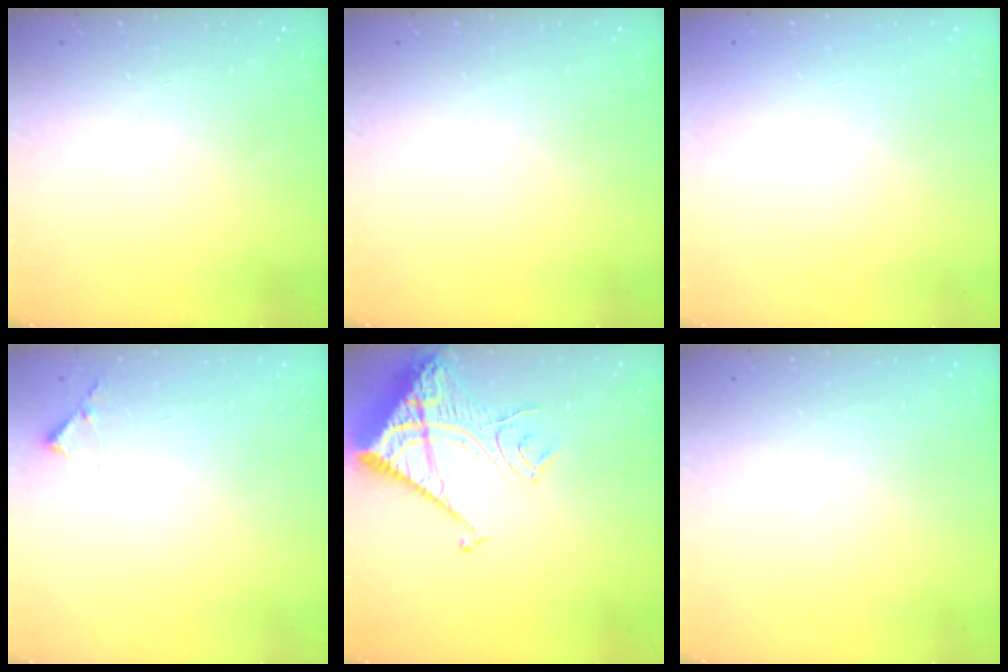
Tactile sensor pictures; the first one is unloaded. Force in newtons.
{"total": 0.0}
{"total": 1.5, "press": 1.5, "slide": 0.1}
{"total": 5.5, "press": 5.5, "slide": 0.4}
{"total": 15.6, "press": 15.4, "slide": 1.8}
{"total": 0.0}